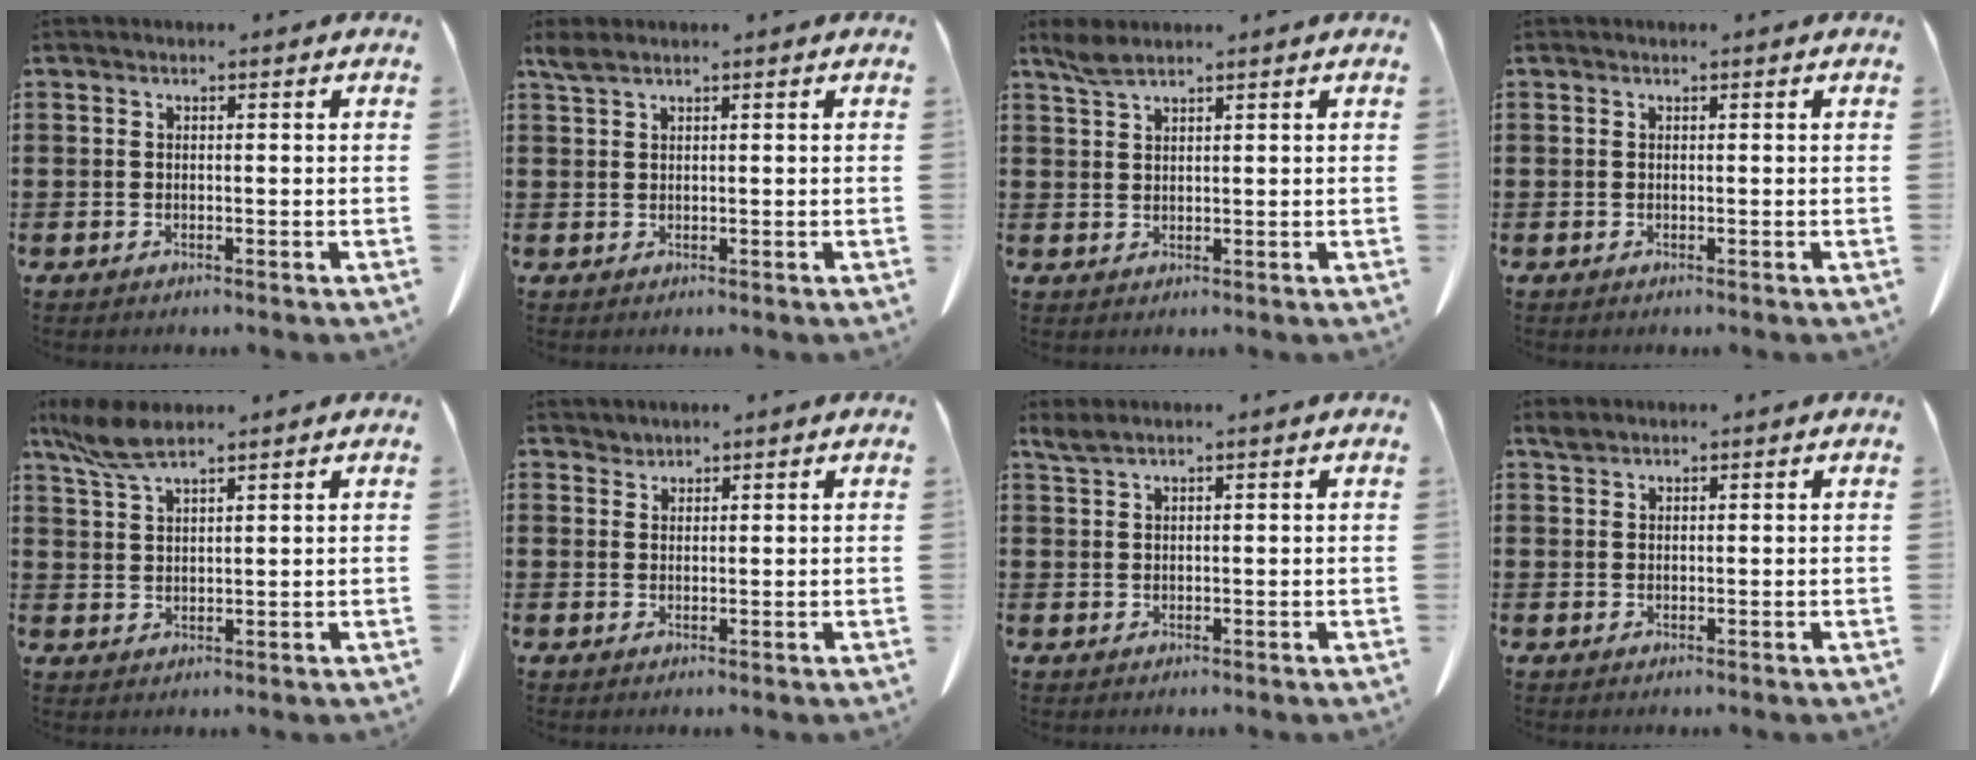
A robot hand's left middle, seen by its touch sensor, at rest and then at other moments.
{"total": 1.9, "force": [1.5, 0.3, 1.1], "torque": [-0.026, -0.001, 0.029]}
{"total": 2.4, "force": [1.9, 0.4, 1.4], "torque": [-0.034, 0.000, 0.037]}
{"total": 0.0}
{"total": 5.6, "force": [4.1, 1.1, 3.6], "torque": [-0.088, -0.006, 0.074]}
{"total": 1.4, "force": [1.3, 0.3, -0.2], "torque": [0.000, 0.001, 0.027]}
{"total": 2.0, "force": [1.5, 0.1, 1.2], "torque": [-0.028, -0.002, 0.030]}
{"total": 1.2, "force": [1.1, 0.3, 0.3], "torque": [-0.010, -0.001, 0.022]}